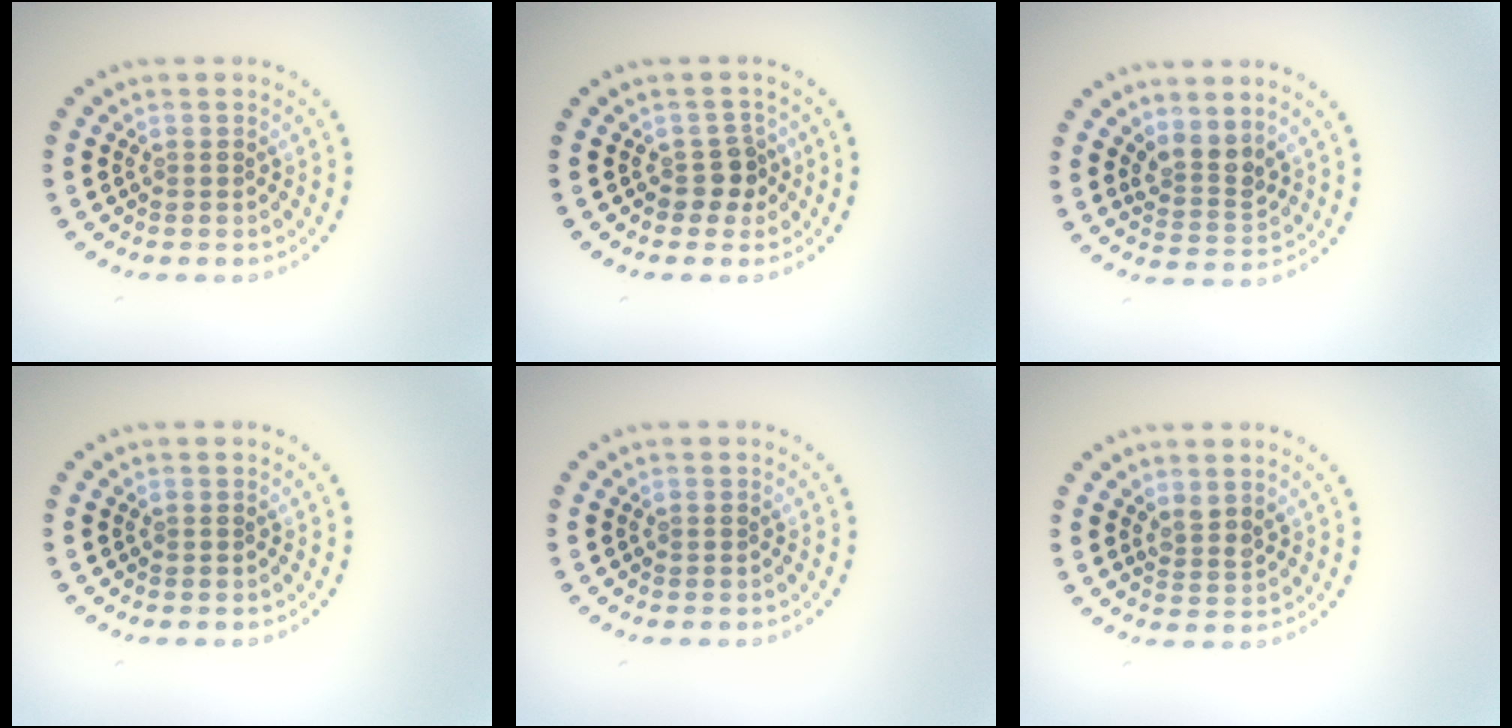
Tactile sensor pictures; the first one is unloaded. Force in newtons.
{"total": 2.0, "press": 1.7, "slide": 1.1}
{"total": 2.6, "press": 1.9, "slide": 1.7}
{"total": 0.0}
{"total": 0.0}
{"total": 1.4, "press": 1.1, "slide": 0.9}